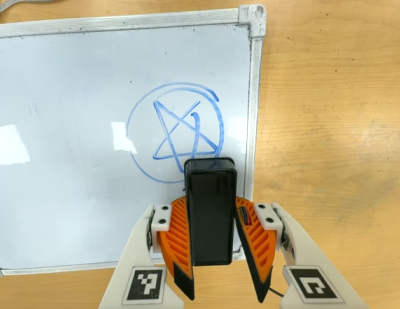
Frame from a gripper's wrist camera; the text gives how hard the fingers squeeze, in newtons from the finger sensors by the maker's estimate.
{"total": 5.8, "left": 5.0, "right": 6.5}